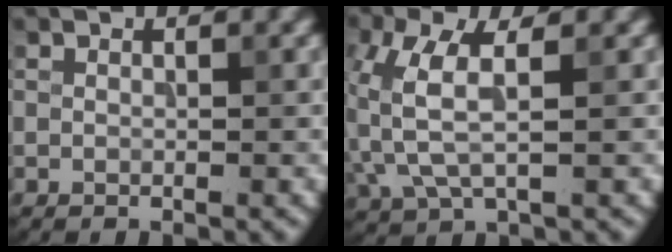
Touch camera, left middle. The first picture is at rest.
{"total": 4.9, "force": [0.2, 2.3, 4.4], "torque": [-0.125, 0.004, 0.005]}